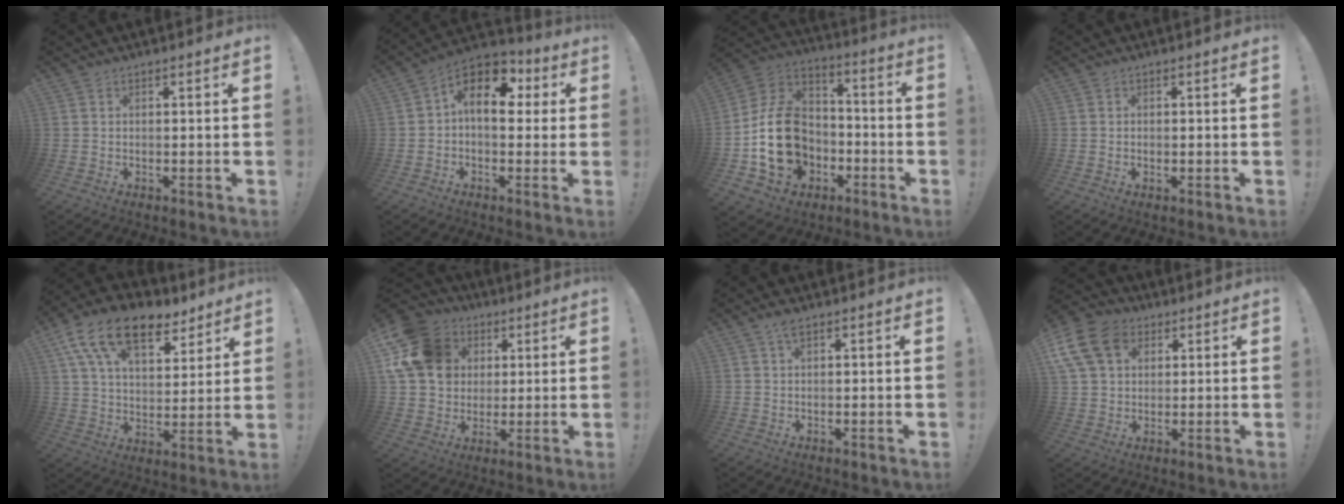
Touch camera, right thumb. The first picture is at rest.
{"total": 11.9, "force": [3.2, 7.4, 8.7], "torque": [-0.144, 0.005, 0.061]}
{"total": 19.1, "force": [-4.6, 15.1, 10.8], "torque": [-0.199, 0.032, -0.064]}
{"total": 0.5, "force": [0.0, 0.5, 0.2], "torque": [-0.012, 0.006, 0.001]}
{"total": 18.4, "force": [10.9, 9.8, 11.0], "torque": [-0.190, -0.053, 0.196]}
{"total": 18.0, "force": [5.5, 14.8, 8.8], "torque": [-0.161, -0.014, 0.115]}
{"total": 2.1, "force": [1.2, 0.6, 1.7], "torque": [-0.036, 0.002, 0.021]}
{"total": 15.1, "force": [5.8, 11.3, 8.3], "torque": [-0.155, -0.022, 0.113]}